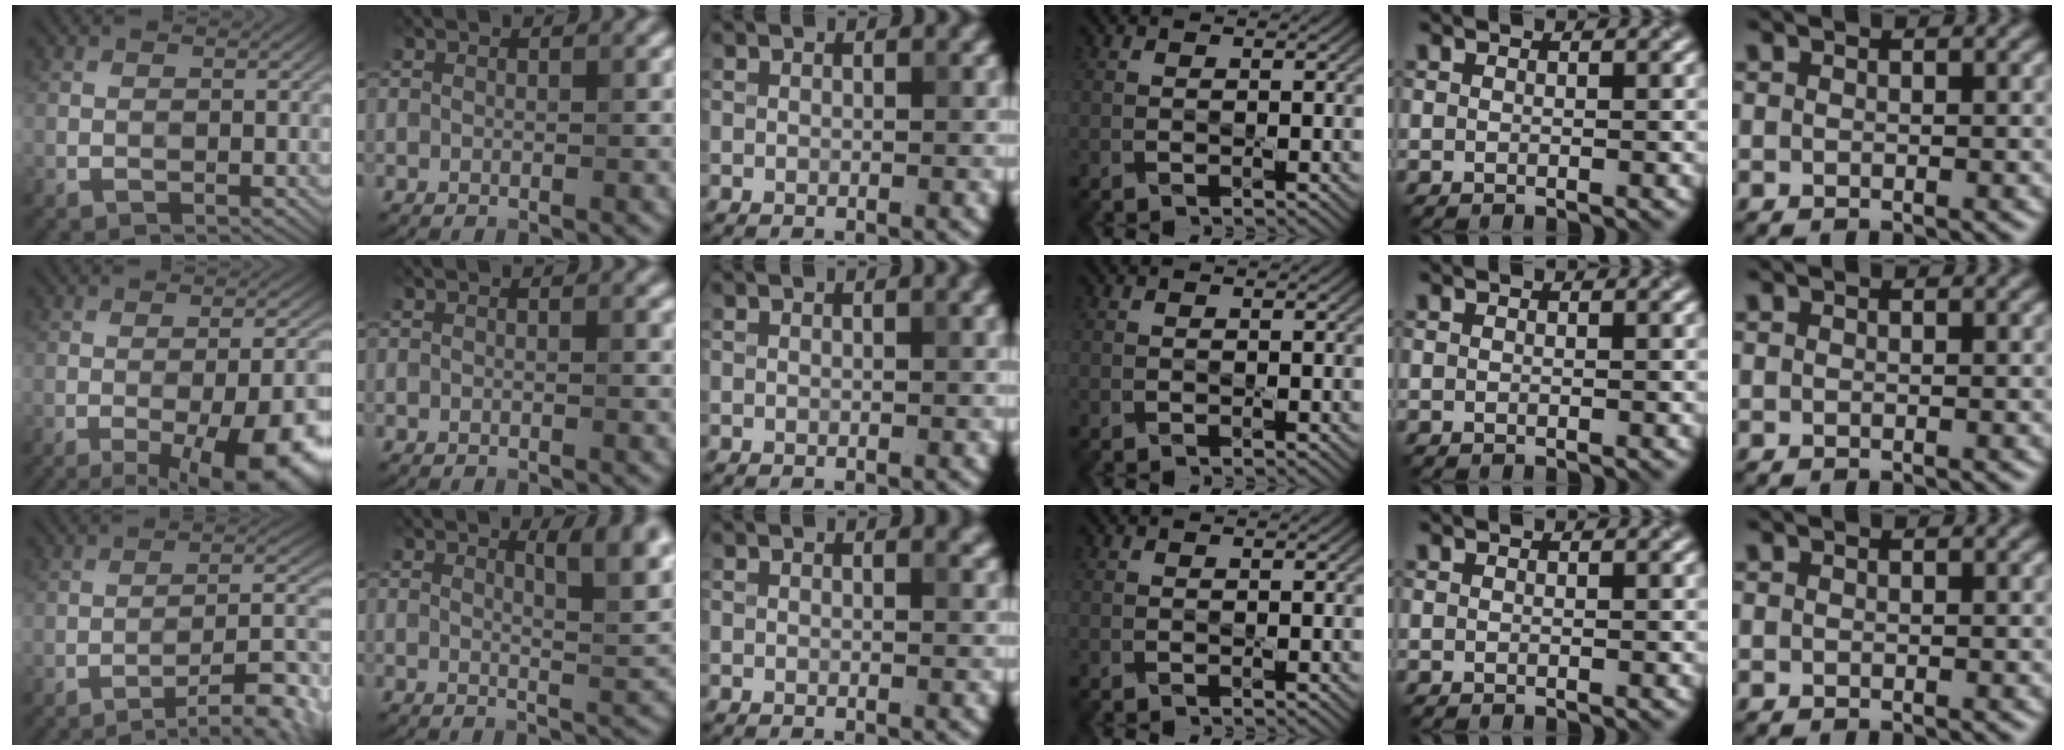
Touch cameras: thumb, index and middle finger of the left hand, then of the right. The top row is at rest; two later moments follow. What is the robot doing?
{"motion": "press", "object": "syringe"}